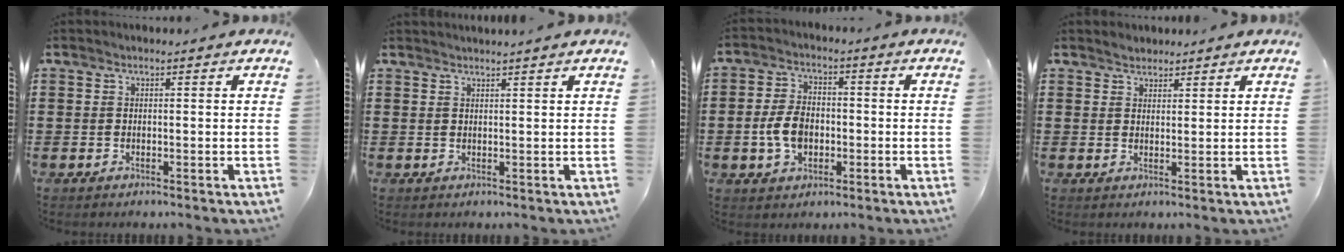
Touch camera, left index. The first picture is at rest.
{"total": 1.2, "force": [1.1, -0.3, 0.0], "torque": [-0.002, -0.002, 0.022]}
{"total": 6.0, "force": [-1.2, 4.0, 4.3], "torque": [-0.107, 0.000, -0.029]}
{"total": 1.7, "force": [1.6, 0.5, -0.3], "torque": [0.001, 0.004, 0.033]}